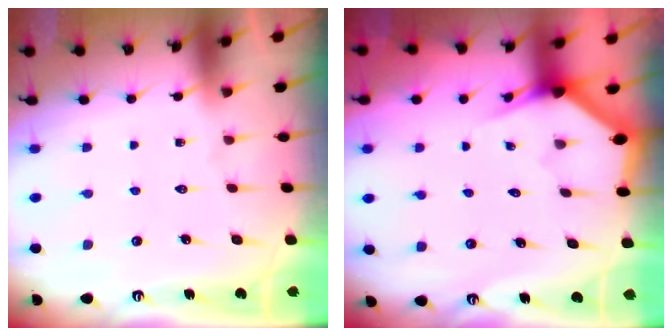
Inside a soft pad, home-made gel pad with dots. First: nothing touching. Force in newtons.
{"total": 2.7, "press": 2.7, "slide": 0.1}